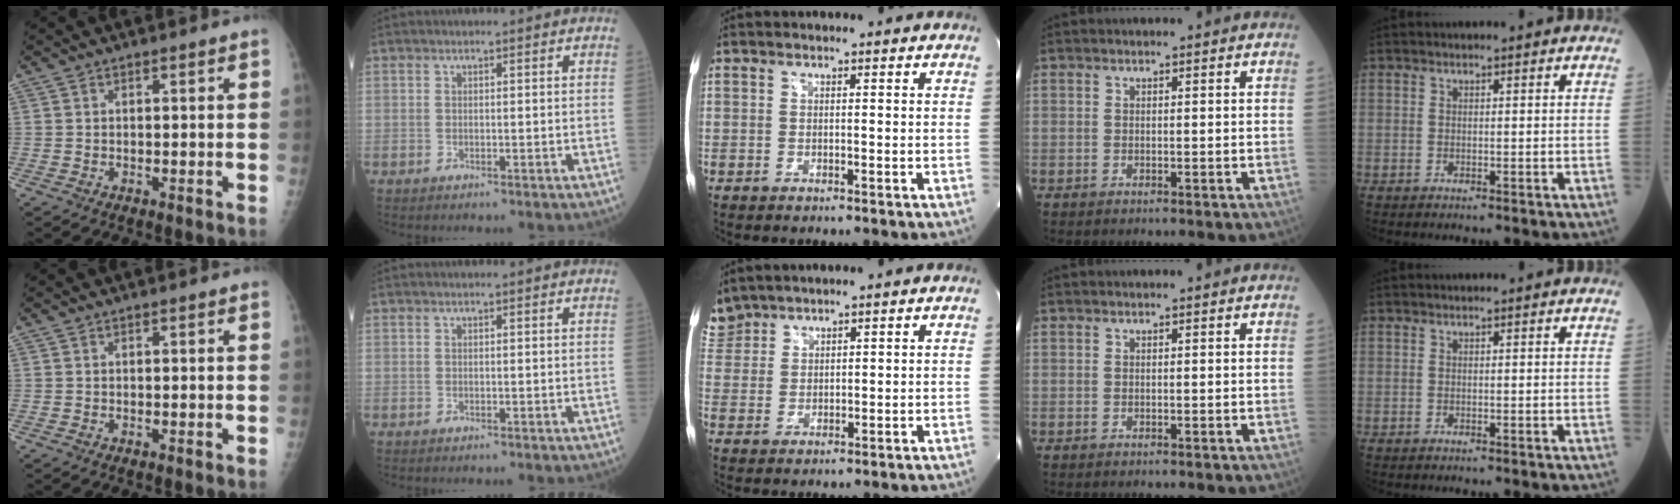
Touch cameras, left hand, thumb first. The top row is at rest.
{"middle": {"total": 4.5, "force": [4.2, 1.7, 0.1], "torque": [-0.015, 0.018, 0.095]}}